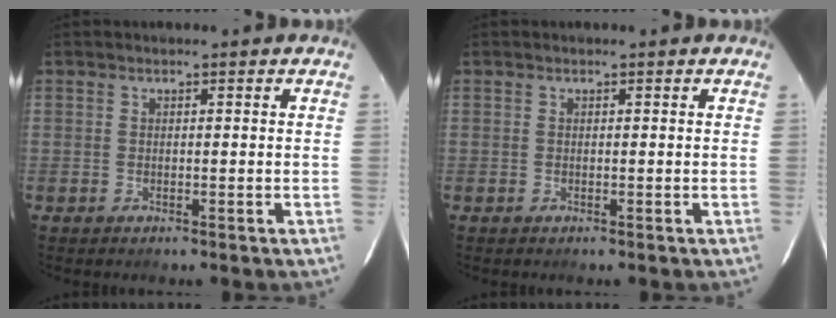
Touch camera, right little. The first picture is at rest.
{"total": 0.0}